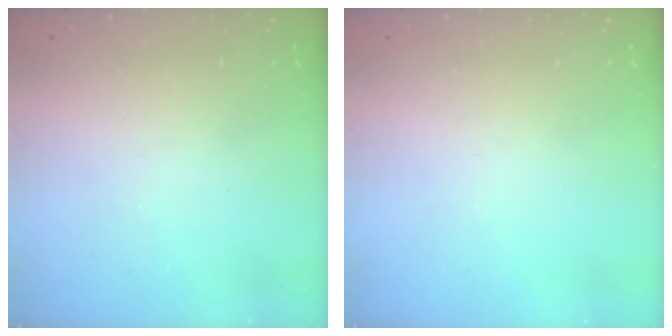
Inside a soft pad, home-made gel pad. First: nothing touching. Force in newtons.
{"total": 0.0}